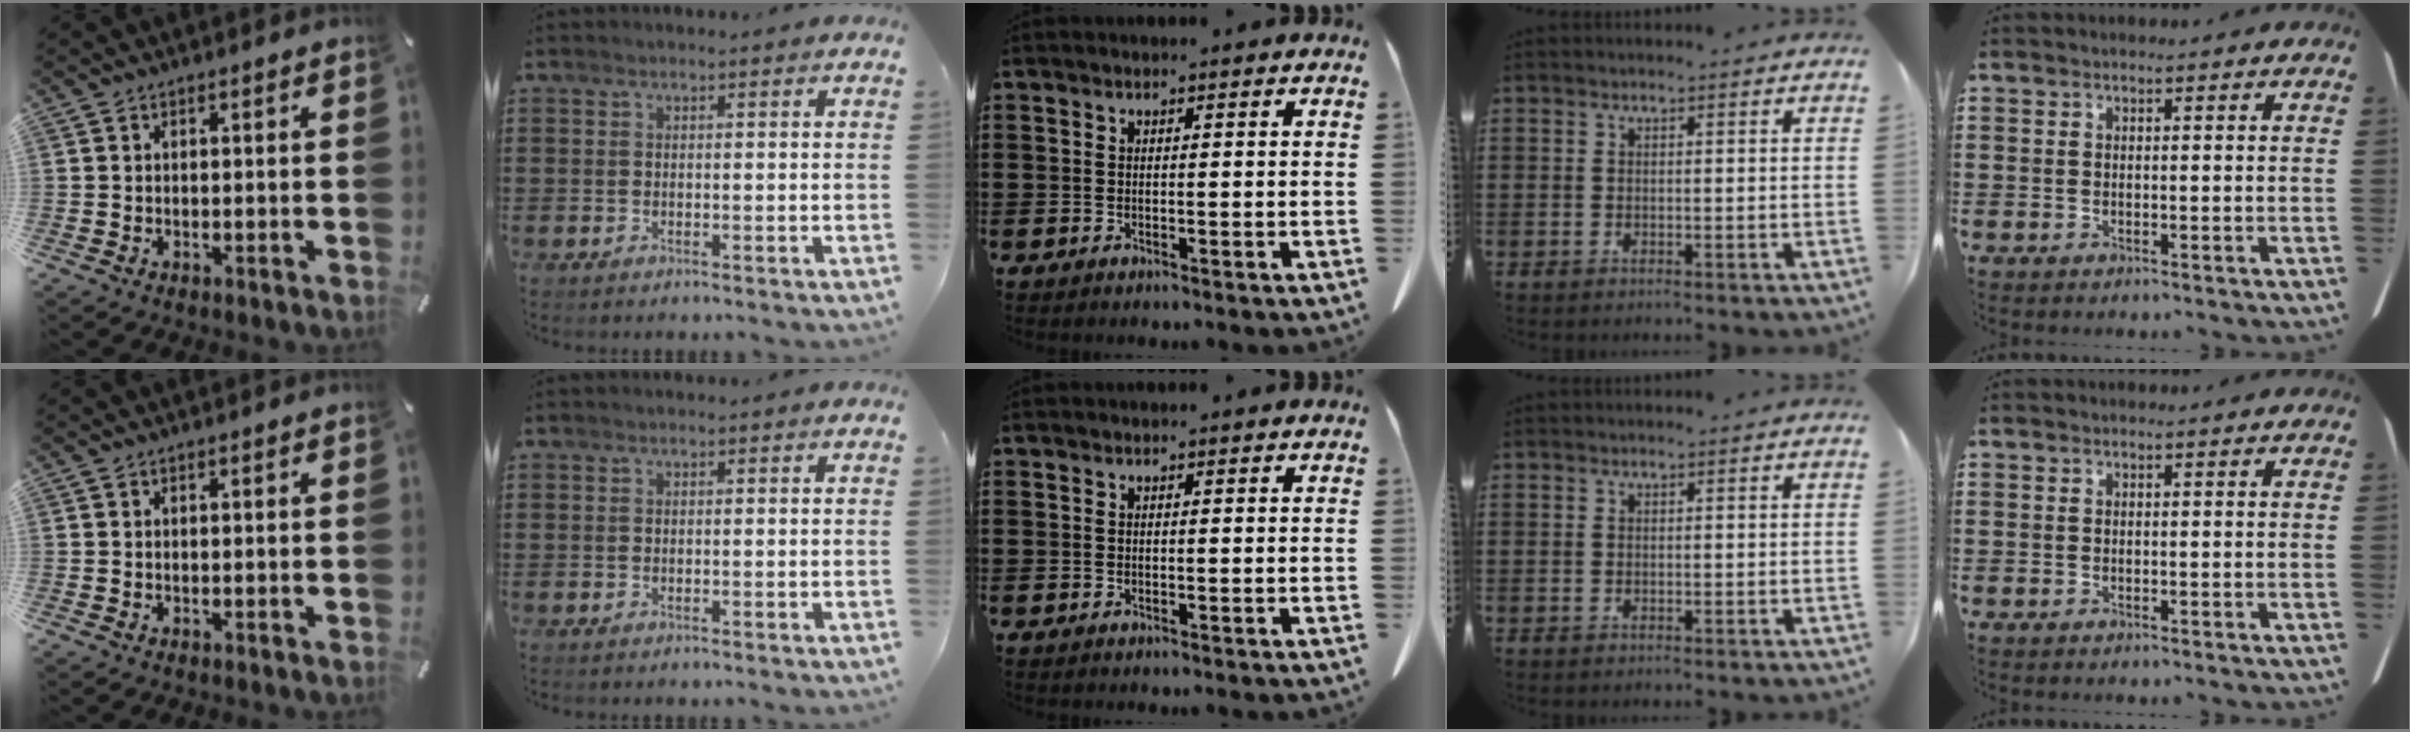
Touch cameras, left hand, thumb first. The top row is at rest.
{}